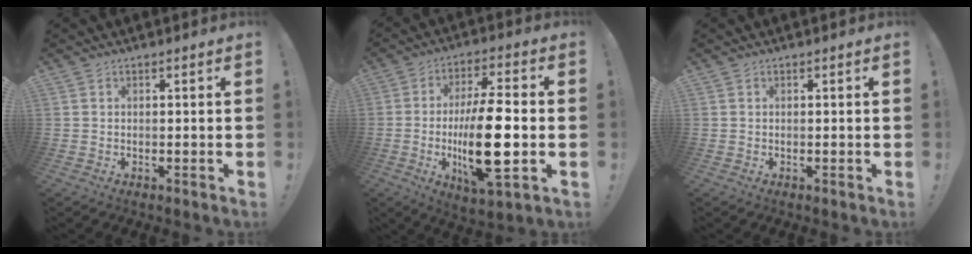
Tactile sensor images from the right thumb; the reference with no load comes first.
{"total": 19.1, "force": [-3.0, 5.7, 18.0], "torque": [-0.316, -0.004, -0.048]}
{"total": 0.0}